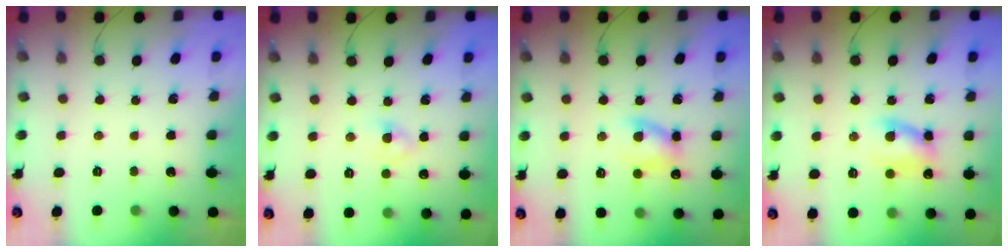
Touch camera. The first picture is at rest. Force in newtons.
{"total": 2.8, "press": 2.7, "slide": 0.9}
{"total": 8.3, "press": 8.1, "slide": 1.5}
{"total": 8.9, "press": 8.9, "slide": 0.8}